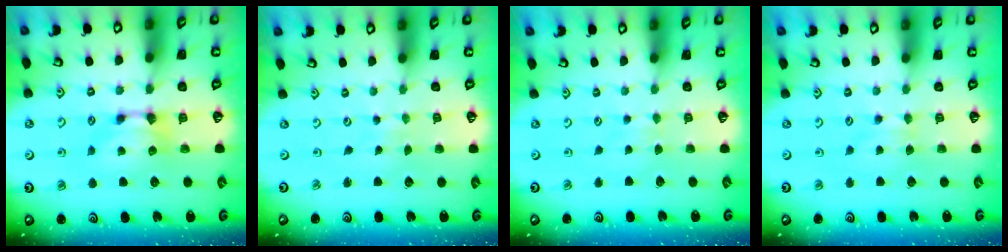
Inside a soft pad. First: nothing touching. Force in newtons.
{"total": 5.7, "press": 5.7, "slide": 0.3}
{"total": 2.9, "press": 2.9, "slide": 0.4}
{"total": 2.1, "press": 2.0, "slide": 0.4}